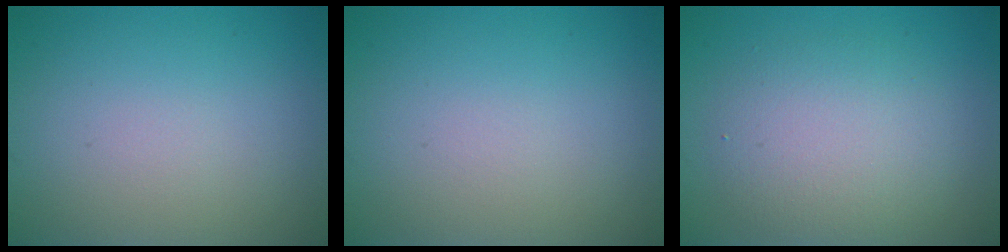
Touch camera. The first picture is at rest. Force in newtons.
{"total": 0.0}
{"total": 4.3, "press": 4.3, "slide": 0.1}